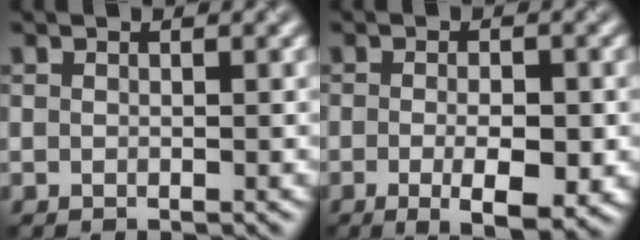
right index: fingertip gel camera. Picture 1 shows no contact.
{"total": 4.4, "force": [-1.4, 1.3, 4.0], "torque": [-0.070, -0.009, -0.020]}